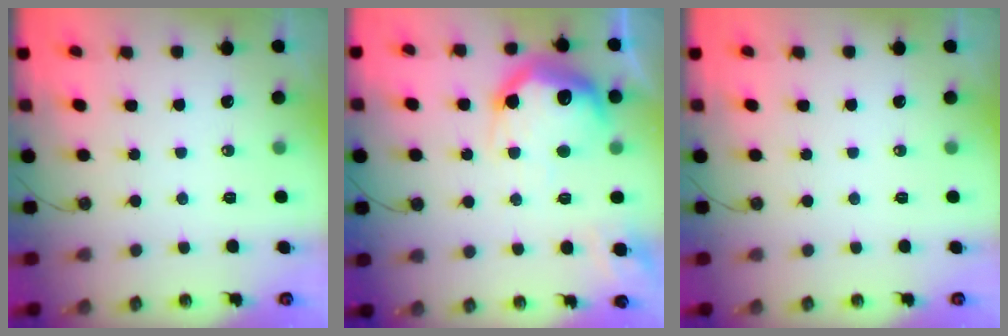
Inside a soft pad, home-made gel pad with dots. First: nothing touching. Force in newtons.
{"total": 21.8, "press": 21.8, "slide": 1.5}
{"total": 0.0}